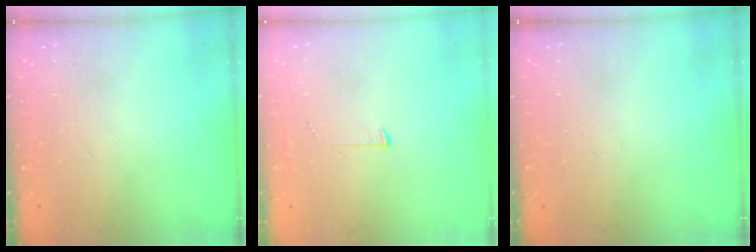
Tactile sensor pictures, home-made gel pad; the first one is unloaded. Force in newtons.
{"total": 3.0, "press": 3.0, "slide": 0.3}
{"total": 0.0}